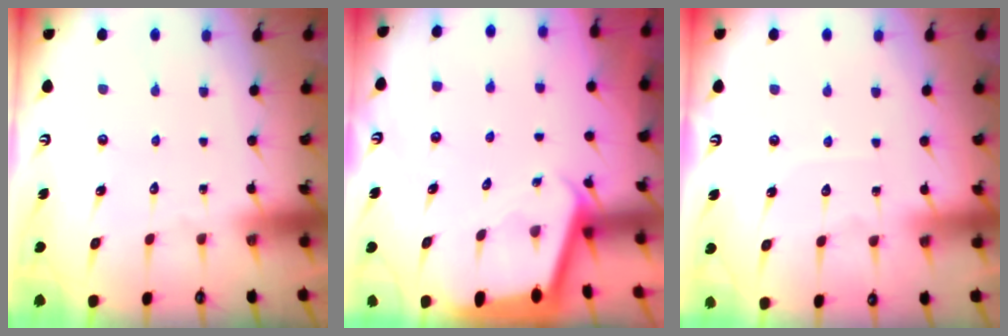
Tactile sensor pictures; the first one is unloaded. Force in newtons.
{"total": 1.9, "press": 1.9, "slide": 0.1}
{"total": 3.6, "press": 3.6, "slide": 0.5}